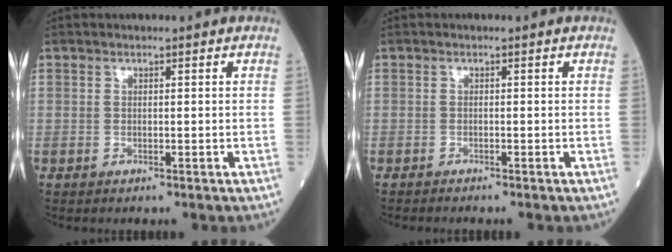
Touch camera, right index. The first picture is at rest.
{"total": 2.1, "force": [-1.9, 0.1, 0.9], "torque": [-0.015, -0.002, -0.023]}